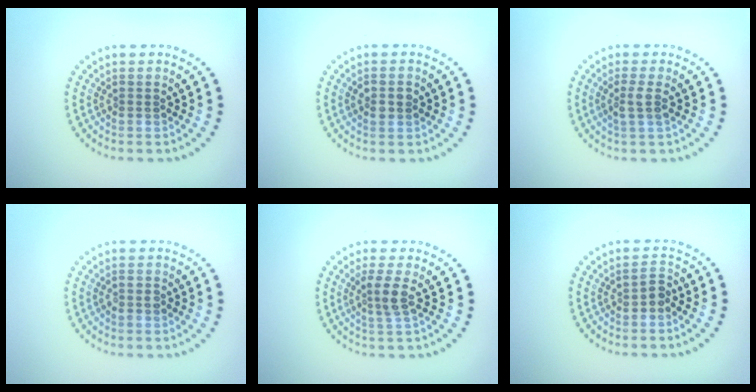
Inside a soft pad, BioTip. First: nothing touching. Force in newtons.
{"total": 1.5, "press": 1.4, "slide": 0.1}
{"total": 1.6, "press": 1.3, "slide": 0.9}
{"total": 1.0, "press": 0.9, "slide": 0.4}
{"total": 2.2, "press": 1.9, "slide": 1.2}
{"total": 1.2, "press": 1.0, "slide": 0.5}